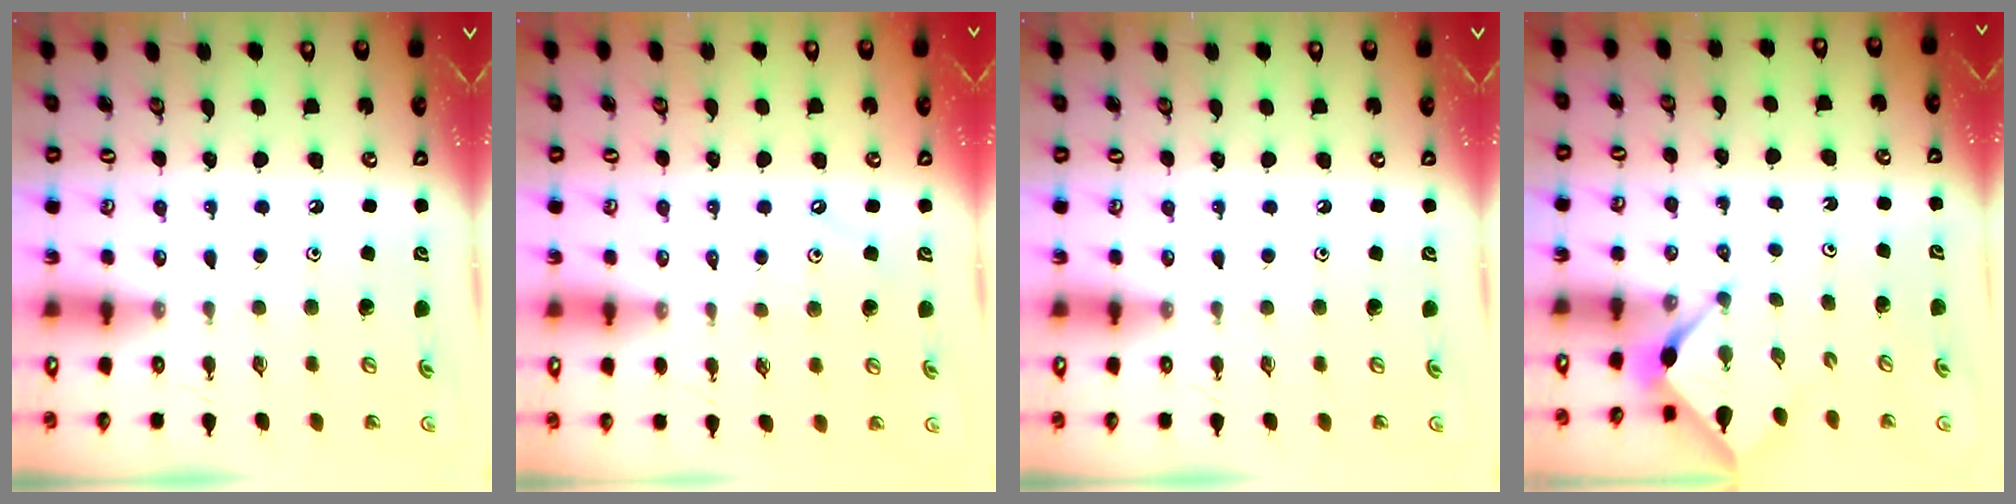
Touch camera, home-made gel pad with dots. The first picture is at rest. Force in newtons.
{"total": 2.1, "press": 2.0, "slide": 0.3}
{"total": 0.0}
{"total": 3.0, "press": 3.0, "slide": 0.2}